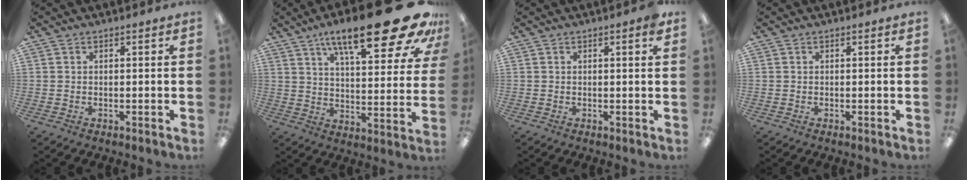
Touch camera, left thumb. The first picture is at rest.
{"total": 24.6, "force": [15.6, 6.6, 17.9], "torque": [-0.257, -0.100, 0.245]}
{"total": 1.9, "force": [1.1, 0.2, 1.5], "torque": [-0.017, -0.005, 0.016]}
{"total": 0.0}